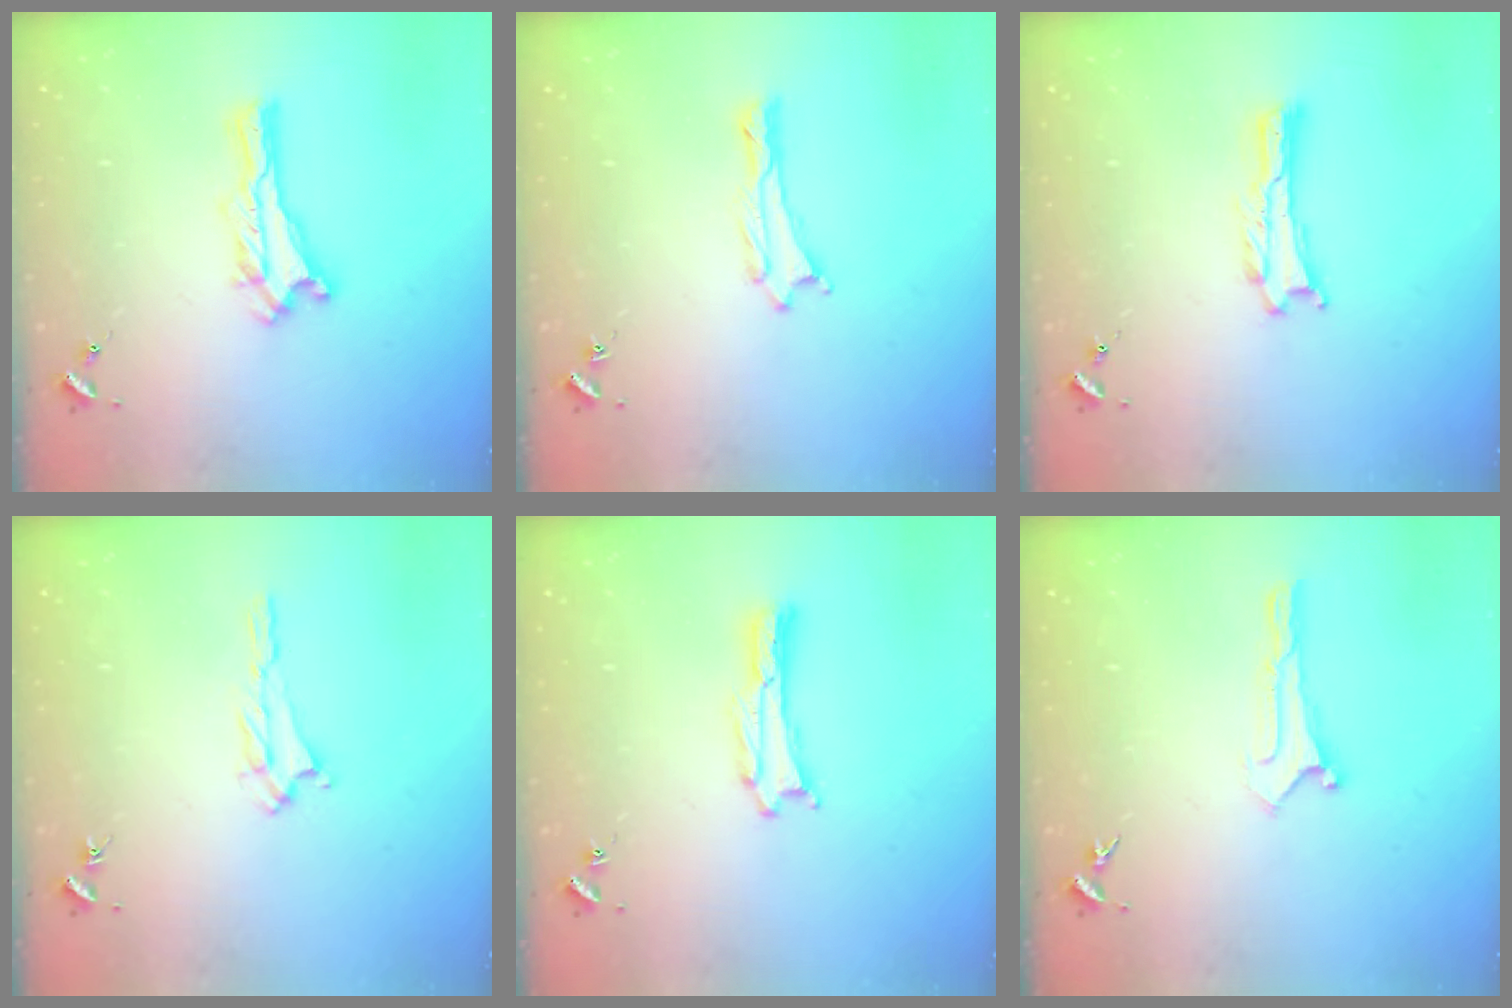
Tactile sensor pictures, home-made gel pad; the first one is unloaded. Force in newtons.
{"total": 0.0}
{"total": 0.0}
{"total": 1.2, "press": 1.1, "slide": 0.5}
{"total": 0.7, "press": 0.7, "slide": 0.1}
{"total": 0.0}